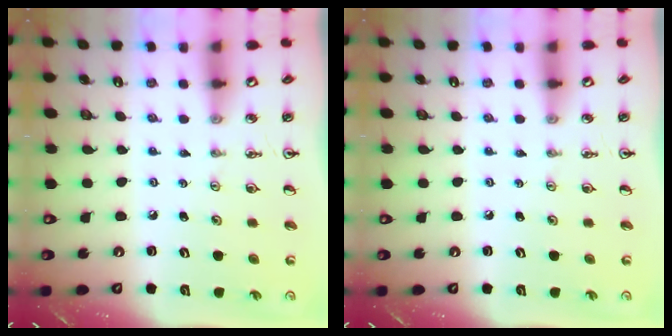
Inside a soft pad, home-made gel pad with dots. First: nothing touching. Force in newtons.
{"total": 0.0}